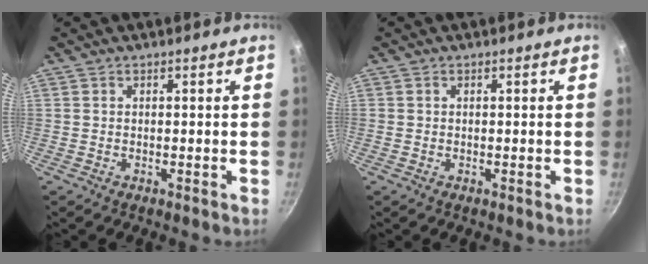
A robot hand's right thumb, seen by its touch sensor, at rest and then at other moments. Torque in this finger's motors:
{"motor_torque": [-0.10, -0.05, -0.34, 0.14, 0.06]}